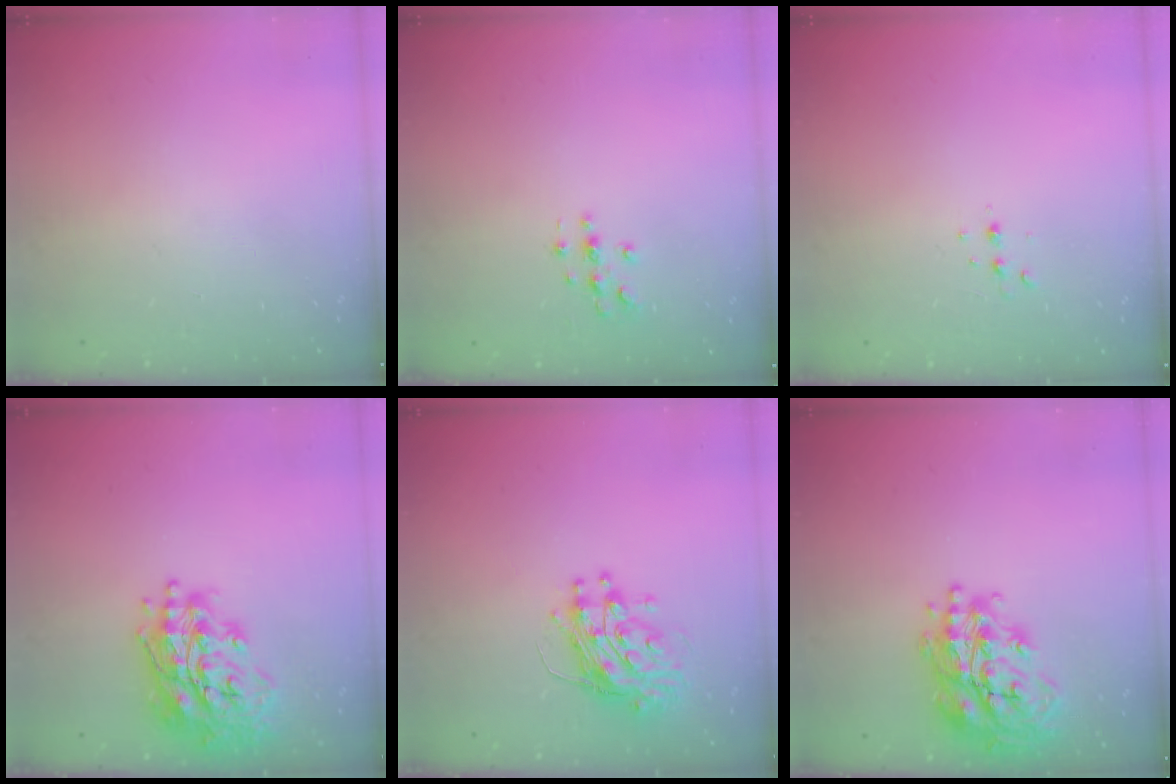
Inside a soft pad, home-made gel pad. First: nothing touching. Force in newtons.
{"total": 3.0, "press": 3.0, "slide": 0.3}
{"total": 3.1, "press": 3.0, "slide": 0.6}
{"total": 19.9, "press": 19.8, "slide": 2.1}
{"total": 11.4, "press": 11.3, "slide": 1.1}
{"total": 21.0, "press": 20.9, "slide": 1.5}